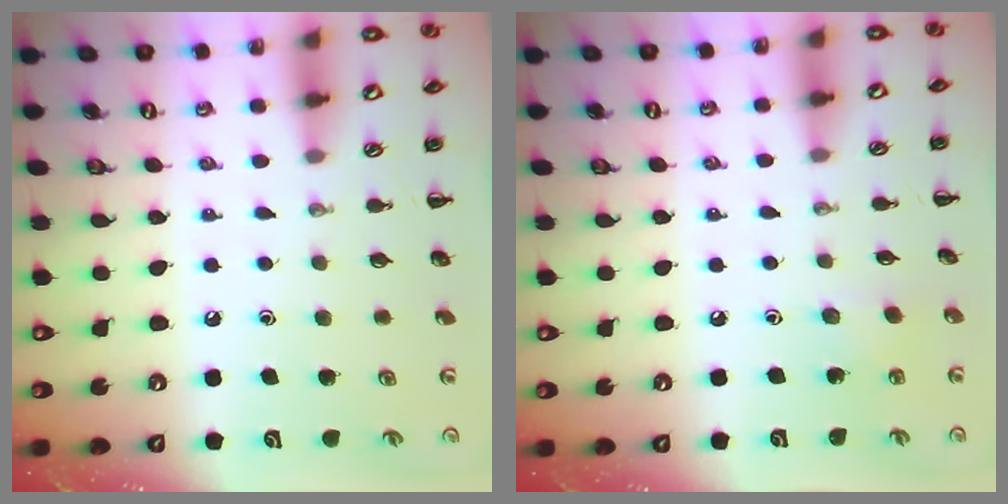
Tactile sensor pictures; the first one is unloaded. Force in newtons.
{"total": 2.5, "press": 2.4, "slide": 0.8}